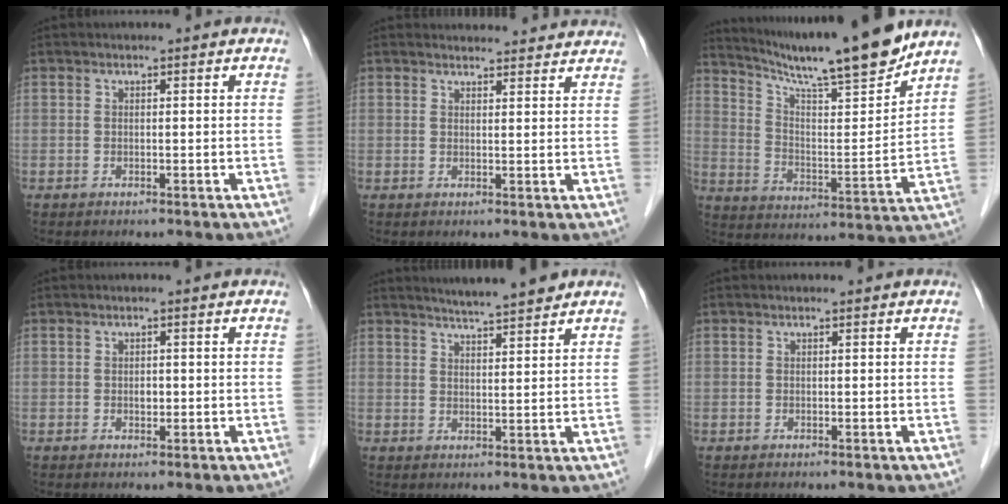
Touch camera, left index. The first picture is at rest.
{"total": 9.2, "force": [8.9, 1.8, 1.4], "torque": [0.002, 0.011, 0.084]}
{"total": 17.6, "force": [15.4, -0.2, 8.5], "torque": [-0.142, -0.020, 0.245]}
{"total": 1.1, "force": [-0.4, 0.7, 0.7], "torque": [-0.013, -0.002, -0.004]}
{"total": 6.6, "force": [5.9, 0.0, 3.0], "torque": [-0.053, 0.006, 0.087]}
{"total": 0.0}